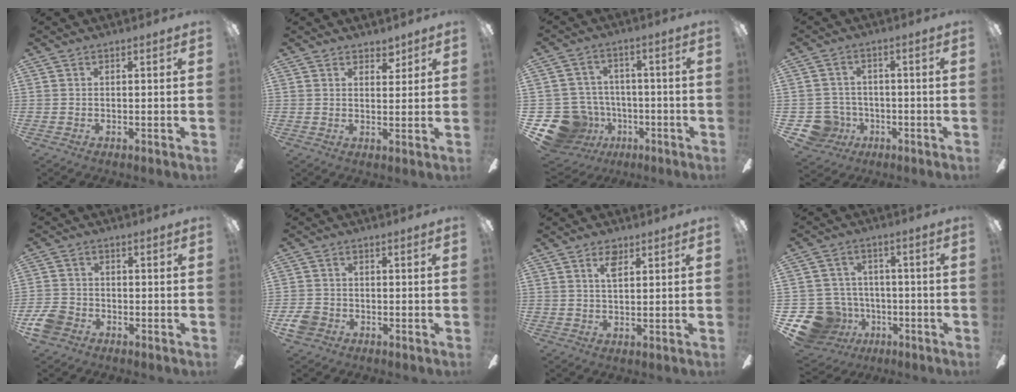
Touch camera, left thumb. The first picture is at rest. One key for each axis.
{"total": 3.5, "fx": 2.9, "fy": 1.7, "fz": 0.8, "tx": 0.003, "ty": -0.015, "tz": 0.050}
{"total": 14.7, "fx": -6.0, "fy": 12.3, "fz": 5.4, "tx": -0.140, "ty": 0.035, "tz": -0.088}
{"total": 7.4, "fx": -2.3, "fy": 6.9, "fz": 1.5, "tx": -0.059, "ty": 0.013, "tz": -0.041}
{"total": 5.9, "fx": -3.2, "fy": 4.4, "fz": 2.3, "tx": -0.060, "ty": 0.018, "tz": -0.063}
{"total": 4.4, "fx": -2.1, "fy": 3.4, "fz": 1.7, "tx": -0.043, "ty": 0.010, "tz": -0.042}
{"total": 4.2, "fx": 2.3, "fy": 1.9, "fz": 3.0, "tx": -0.050, "ty": -0.001, "tz": 0.036}
{"total": 13.6, "fx": -5.7, "fy": 11.3, "fz": 4.8, "tx": -0.125, "ty": 0.035, "tz": -0.090}